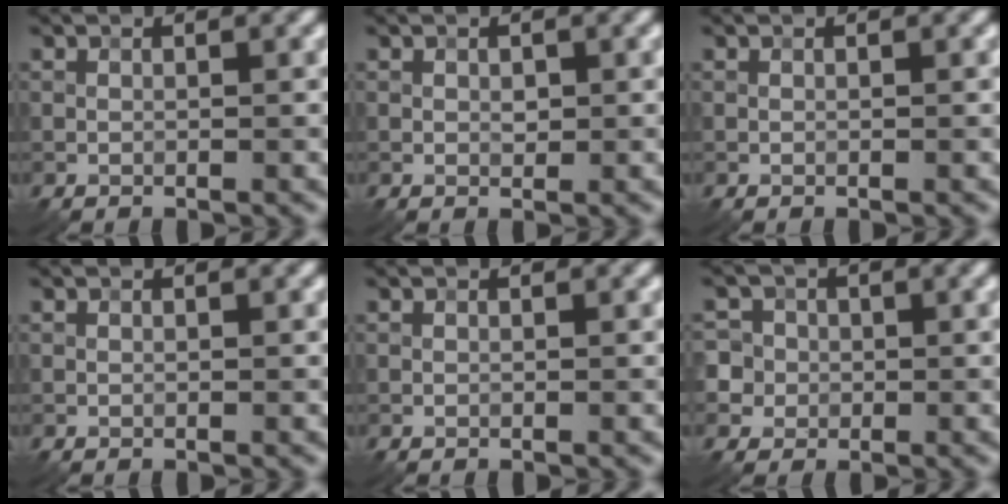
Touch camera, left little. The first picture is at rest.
{"total": 0.8, "force": [0.1, 0.5, 0.5], "torque": [-0.007, -0.001, 0.001]}
{"total": 0.0}
{"total": 0.0}
{"total": 0.0}
{"total": 5.8, "force": [0.4, 5.5, 1.9], "torque": [-0.033, 0.033, -0.022]}